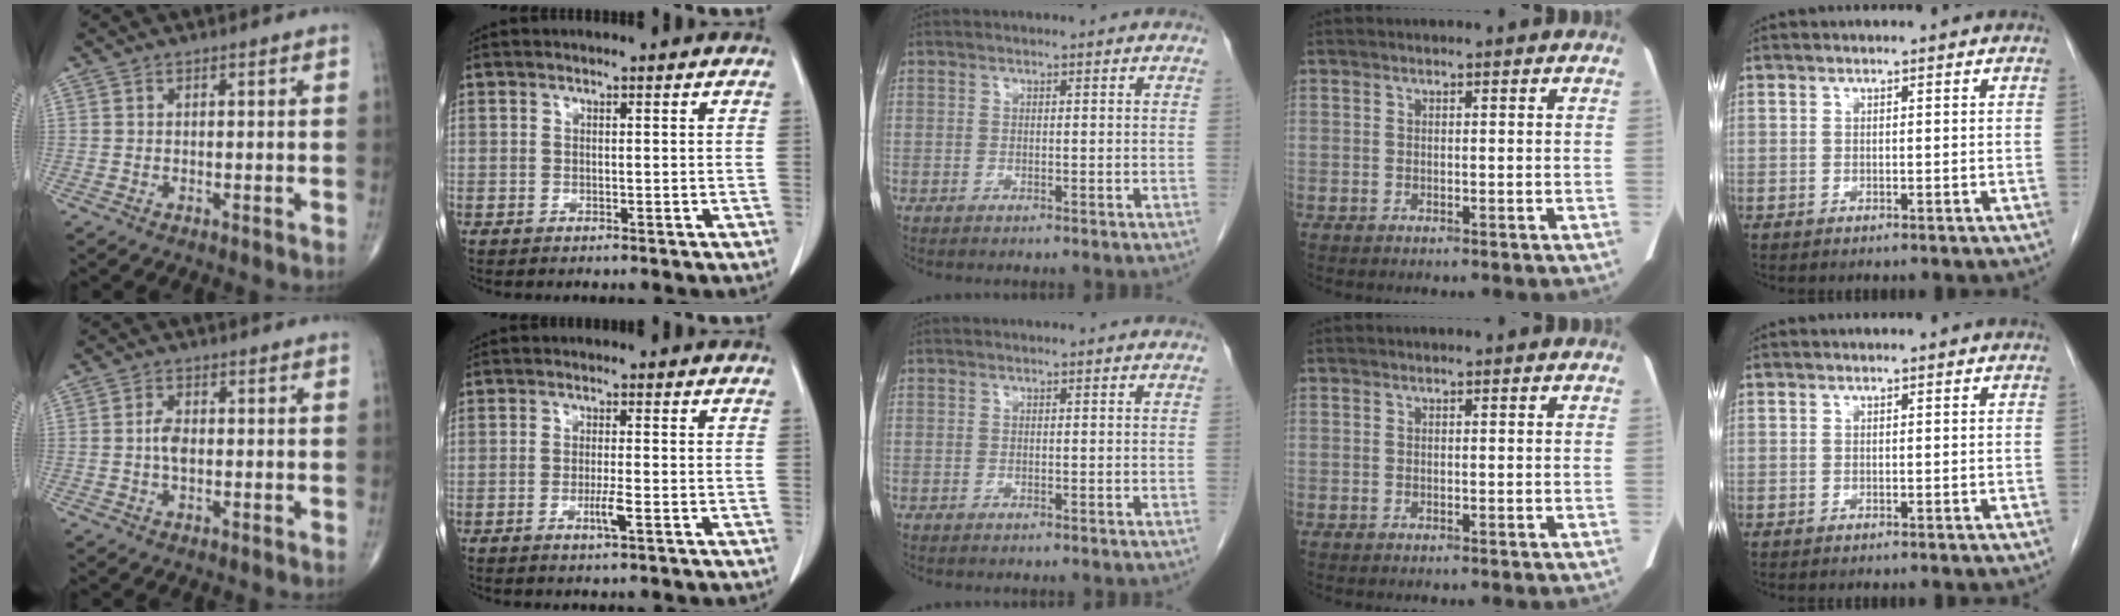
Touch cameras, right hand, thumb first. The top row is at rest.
{"thumb": {"total": 3.2, "force": [-0.2, 1.7, 2.7], "torque": [-0.052, 0.005, -0.008]}, "index": {"total": 2.6, "force": [-1.1, -0.1, 2.4], "torque": [-0.046, -0.004, -0.019]}}